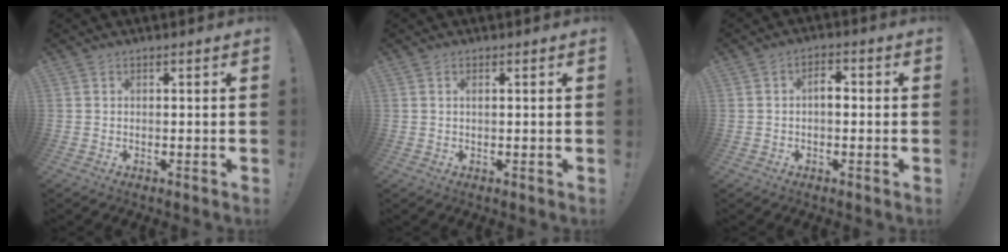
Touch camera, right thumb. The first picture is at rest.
{"total": 1.1, "force": [0.4, 0.3, 0.9], "torque": [-0.026, 0.005, 0.008]}
{"total": 3.7, "force": [-0.5, 2.1, 3.0], "torque": [-0.046, 0.009, -0.014]}